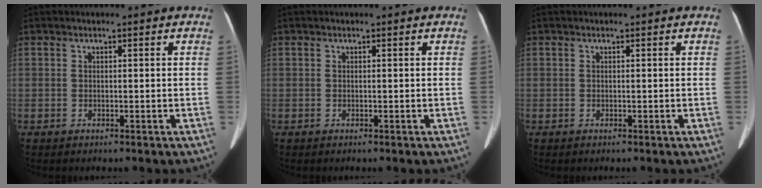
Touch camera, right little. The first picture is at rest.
{"total": 0.0}
{"total": 0.0}